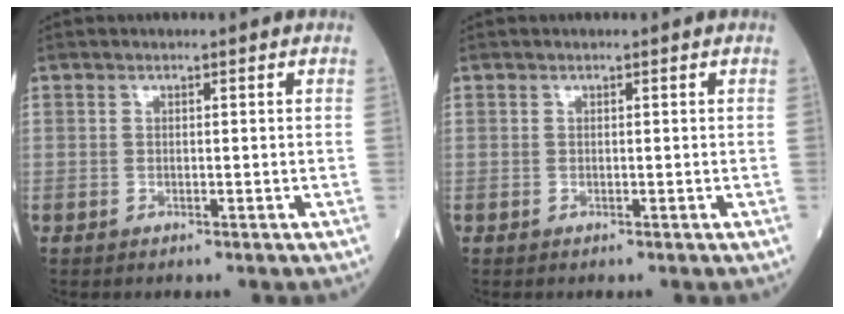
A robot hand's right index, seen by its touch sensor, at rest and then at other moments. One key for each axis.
{"total": 0.0}